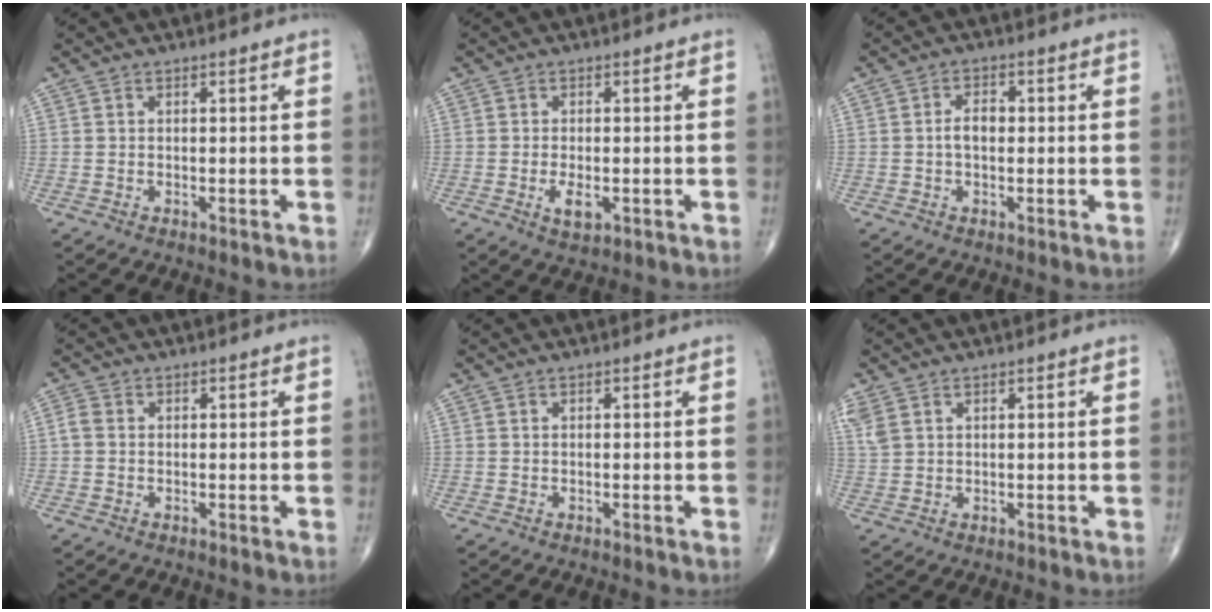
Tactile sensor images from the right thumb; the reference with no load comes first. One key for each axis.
{"total": 3.5, "fx": -1.0, "fy": 1.7, "fz": 2.9, "tx": -0.052, "ty": -0.004, "tz": -0.014}
{"total": 3.4, "fx": -0.1, "fy": 2.1, "fz": 2.7, "tx": -0.045, "ty": 0.011, "tz": -0.007}
{"total": 1.7, "fx": 0.0, "fy": 1.4, "fz": 1.0, "tx": -0.022, "ty": 0.003, "tz": -0.004}
{"total": 0.0}
{"total": 2.8, "fx": 1.6, "fy": 1.6, "fz": 1.7, "tx": -0.049, "ty": 0.008, "tz": 0.044}